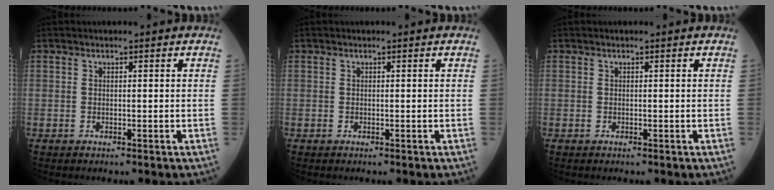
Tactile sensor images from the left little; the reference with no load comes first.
{"total": 0.0}
{"total": 0.0}